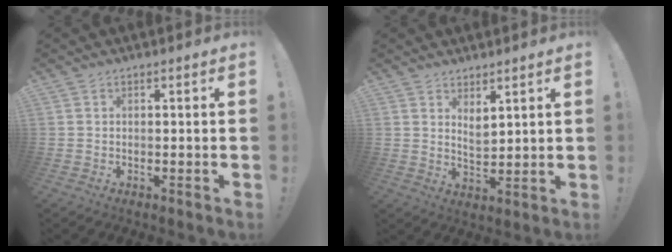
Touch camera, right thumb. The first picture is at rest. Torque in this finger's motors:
{"motor_torque": [0.00, 0.10, 0.24, 0.36, 0.10]}